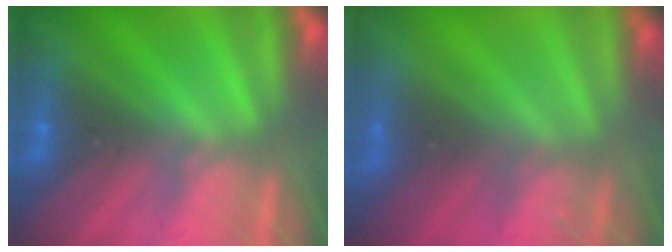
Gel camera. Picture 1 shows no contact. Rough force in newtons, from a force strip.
{"total": 9.6}